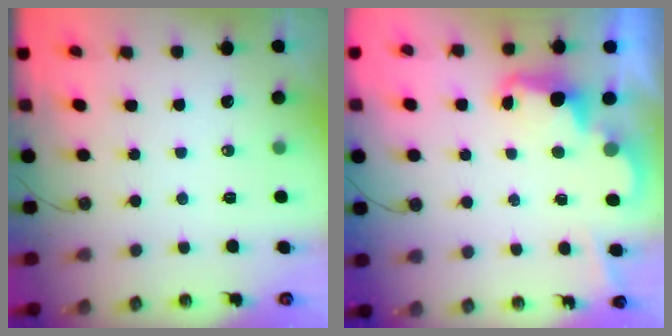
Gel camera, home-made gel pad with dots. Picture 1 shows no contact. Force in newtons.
{"total": 2.6, "press": 2.5, "slide": 0.6}